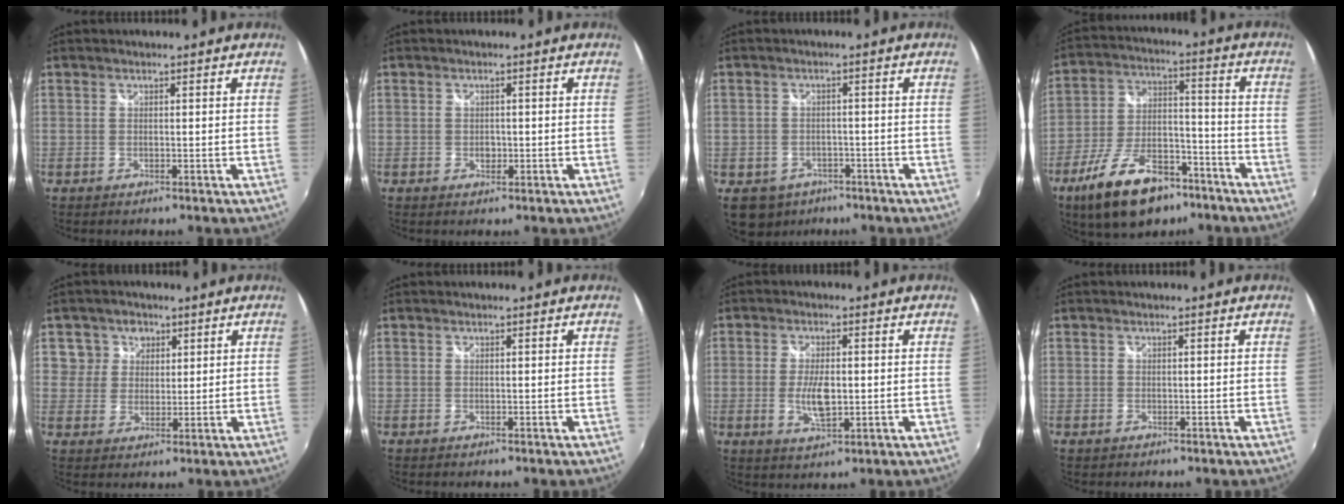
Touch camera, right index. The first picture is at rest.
{"total": 1.5, "force": [-0.3, 1.2, 0.9], "torque": [-0.014, 0.000, -0.005]}
{"total": 7.2, "force": [-4.1, 5.4, 2.2], "torque": [-0.063, 0.007, -0.050]}
{"total": 18.0, "force": [-11.6, 8.5, 10.9], "torque": [-0.212, -0.001, -0.188]}
{"total": 5.2, "force": [1.9, 4.8, 0.5], "torque": [0.006, 0.020, 0.029]}
{"total": 0.0}
{"total": 6.3, "force": [-0.7, 2.7, 5.7], "torque": [-0.109, -0.007, -0.012]}
{"total": 0.8, "force": [-0.4, 0.7, 0.2], "torque": [-0.006, 0.001, -0.005]}